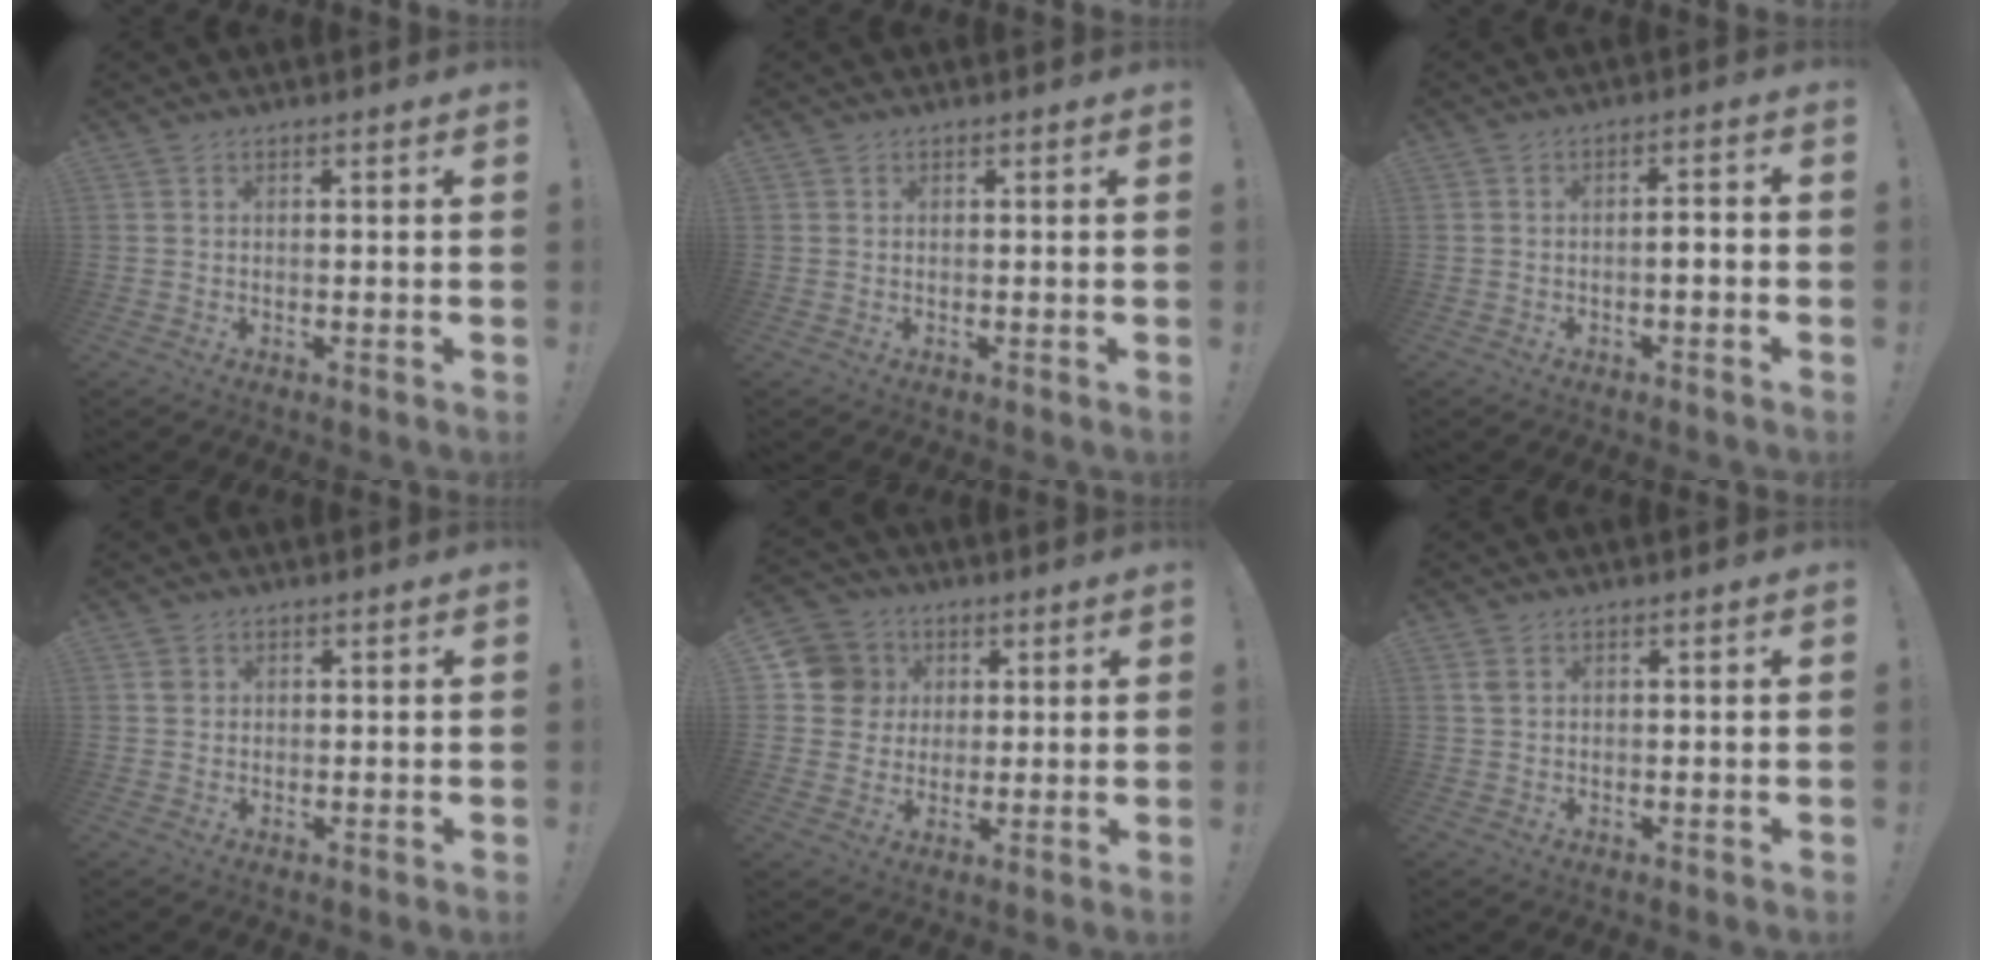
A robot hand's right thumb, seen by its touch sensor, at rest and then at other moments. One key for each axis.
{"total": 0.0}
{"total": 2.9, "fx": -1.4, "fy": 0.2, "fz": 2.6, "tx": -0.042, "ty": 0.001, "tz": -0.025}
{"total": 1.7, "fx": 0.9, "fy": 1.4, "fz": 0.3, "tx": 0.004, "ty": -0.002, "tz": 0.016}
{"total": 10.2, "fx": 2.2, "fy": 9.7, "fz": 2.4, "tx": -0.029, "ty": 0.000, "tz": 0.050}
{"total": 1.3, "fx": 0.8, "fy": 0.7, "fz": 0.8, "tx": -0.016, "ty": 0.001, "tz": 0.014}